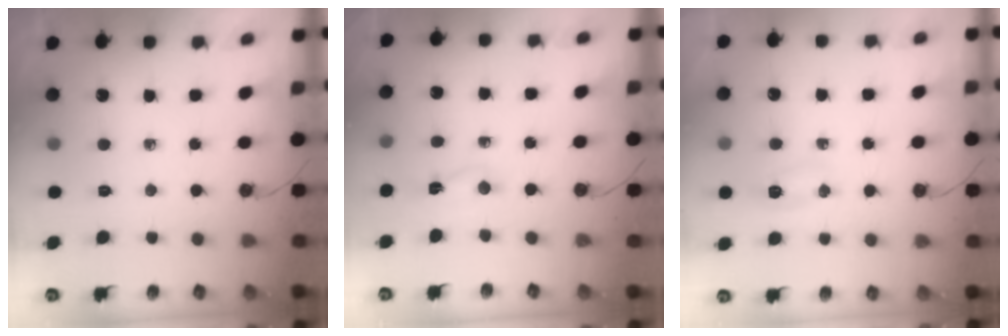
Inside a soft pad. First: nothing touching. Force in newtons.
{"total": 2.2, "press": 1.9, "slide": 1.1}
{"total": 18.2, "press": 7.5, "slide": 16.6}